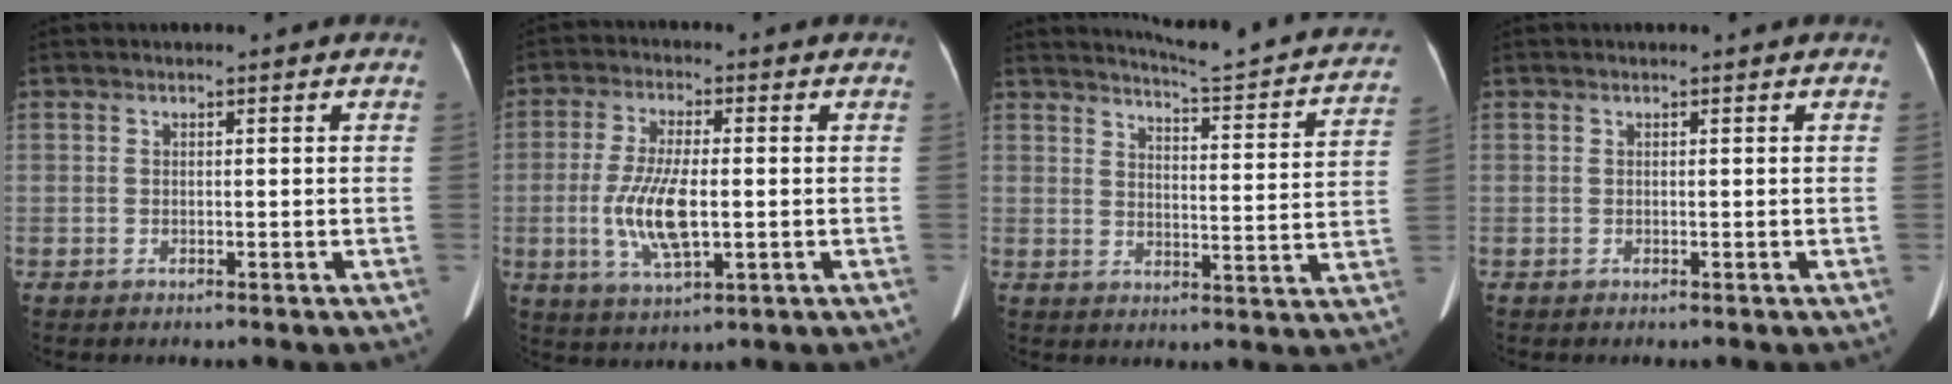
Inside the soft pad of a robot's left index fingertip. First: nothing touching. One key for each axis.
{"total": 9.1, "fx": -1.3, "fy": 2.5, "fz": 8.7, "tx": -0.185, "ty": -0.006, "tz": -0.018}
{"total": 19.1, "fx": 17.8, "fy": 0.9, "fz": 6.8, "tx": -0.092, "ty": -0.065, "tz": 0.208}
{"total": 0.0}